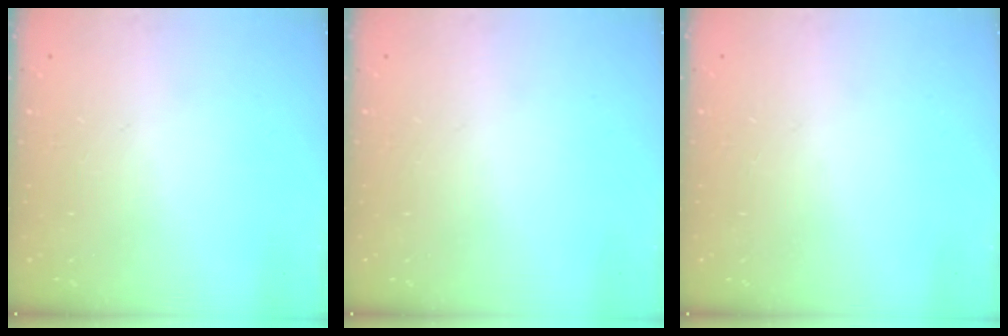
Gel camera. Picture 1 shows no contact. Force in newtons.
{"total": 0.0}
{"total": 0.0}